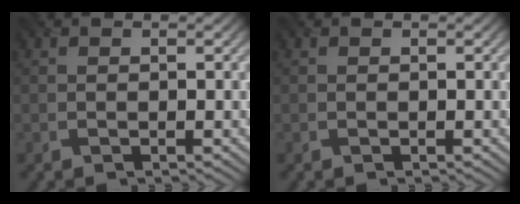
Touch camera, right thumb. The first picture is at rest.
{"total": 0.0}